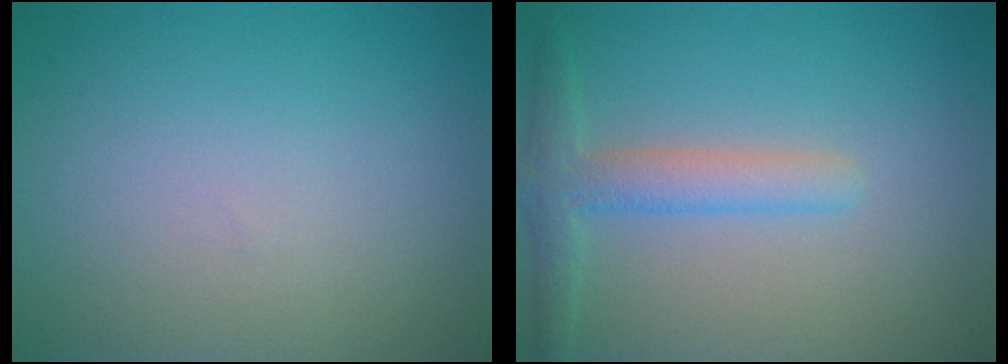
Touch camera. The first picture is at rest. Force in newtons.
{"total": 3.1, "press": 3.1, "slide": 0.1}